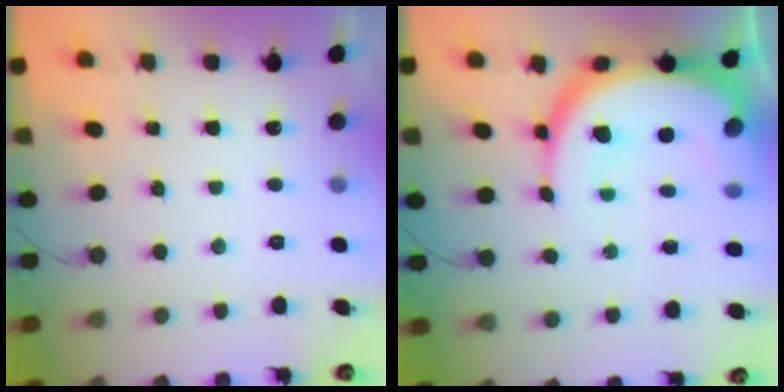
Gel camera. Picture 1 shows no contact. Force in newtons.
{"total": 15.7, "press": 15.6, "slide": 1.3}